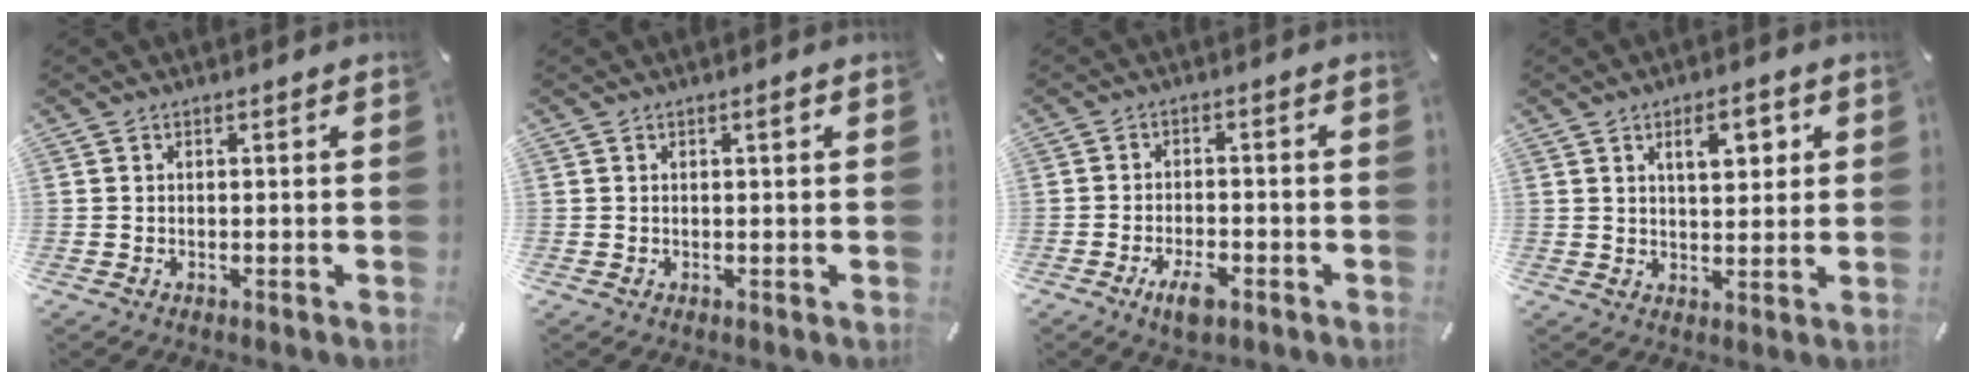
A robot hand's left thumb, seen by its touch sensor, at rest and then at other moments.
{"total": 1.1, "force": [0.4, 0.2, 1.0], "torque": [-0.019, 0.004, 0.005]}
{"total": 5.6, "force": [-3.2, 2.4, 3.8], "torque": [-0.077, 0.011, -0.059]}
{"total": 6.9, "force": [3.1, 3.2, 5.3], "torque": [-0.073, -0.008, 0.044]}